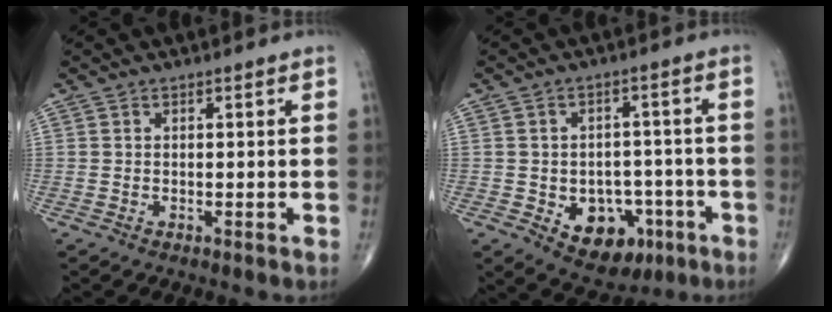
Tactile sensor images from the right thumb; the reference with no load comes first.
{"total": 11.0, "force": [-4.2, 7.9, 6.4], "torque": [-0.049, 0.031, -0.046]}